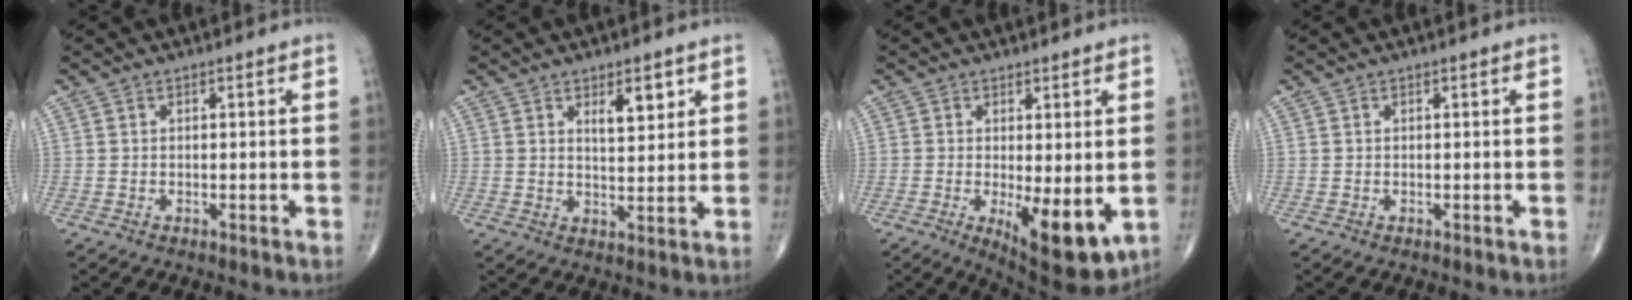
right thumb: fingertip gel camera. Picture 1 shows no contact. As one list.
[{"total": 5.4, "force": [2.7, 2.1, 4.1], "torque": [-0.052, -0.021, 0.045]}, {"total": 10.6, "force": [-2.0, 3.7, 9.7], "torque": [-0.133, -0.026, -0.017]}, {"total": 0.0}]